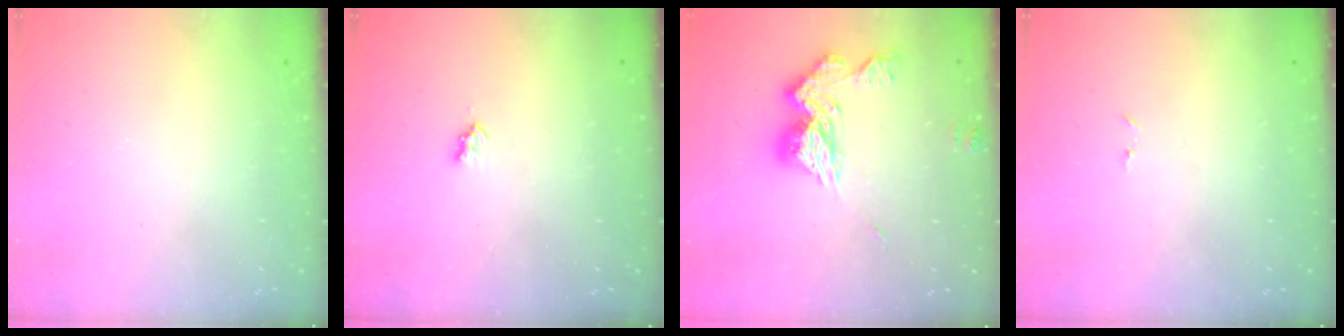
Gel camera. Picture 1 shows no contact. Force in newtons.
{"total": 2.5, "press": 2.5, "slide": 0.4}
{"total": 14.6, "press": 14.5, "slide": 1.3}
{"total": 2.9, "press": 2.9, "slide": 0.4}